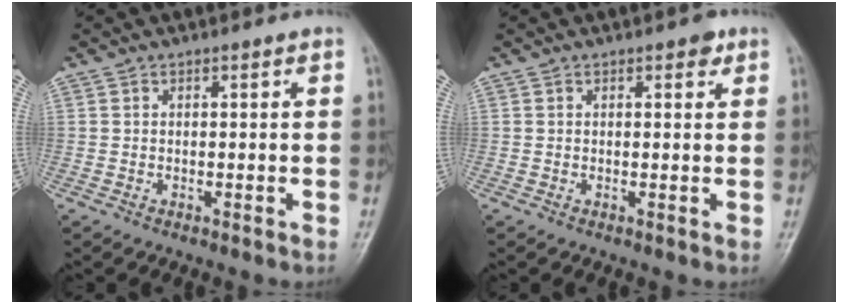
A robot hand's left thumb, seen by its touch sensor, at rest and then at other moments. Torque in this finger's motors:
{"motor_torque": [0.66, 0.50, -0.14, -0.26, 0.11]}